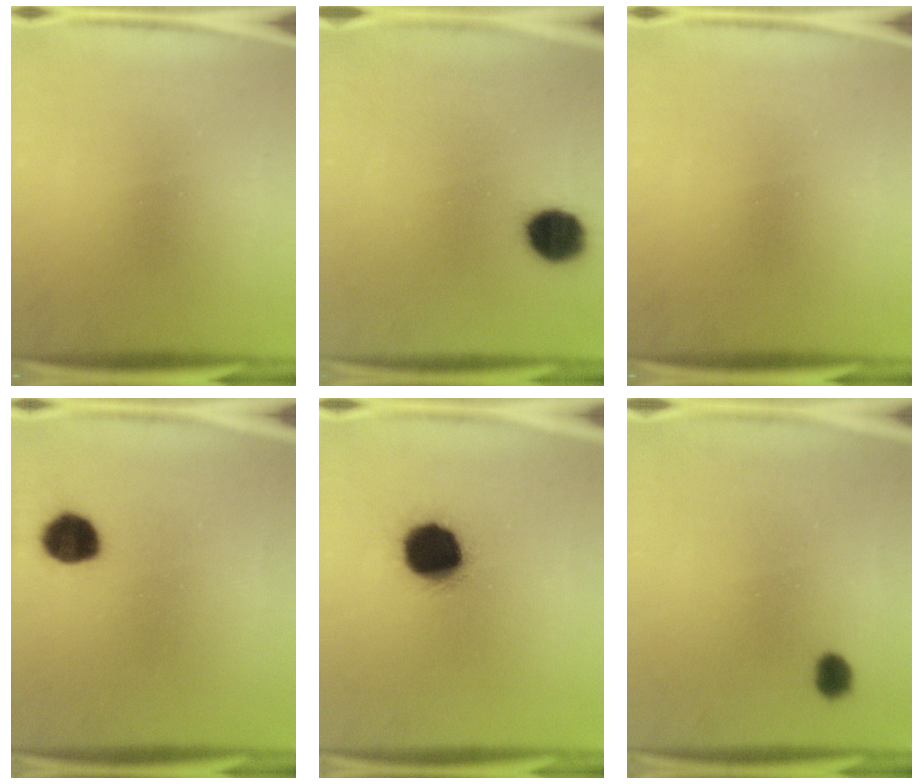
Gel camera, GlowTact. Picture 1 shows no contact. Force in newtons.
{"total": 9.1}
{"total": 0.0}
{"total": 6.7}
{"total": 15.6}
{"total": 2.7}